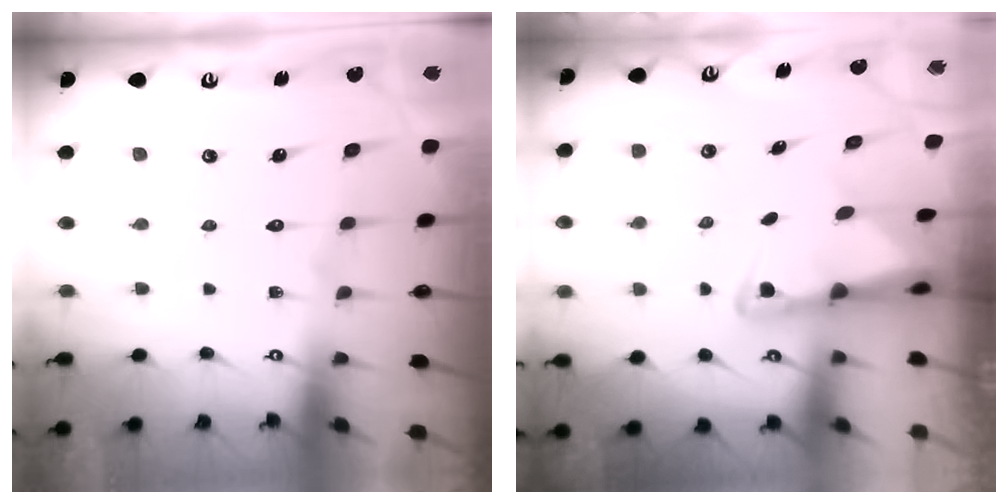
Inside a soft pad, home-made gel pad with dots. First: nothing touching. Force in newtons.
{"total": 2.9, "press": 2.9, "slide": 0.6}